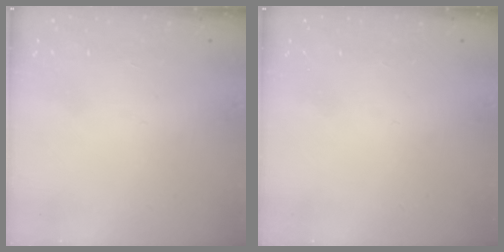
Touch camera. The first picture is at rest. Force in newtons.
{"total": 0.0}